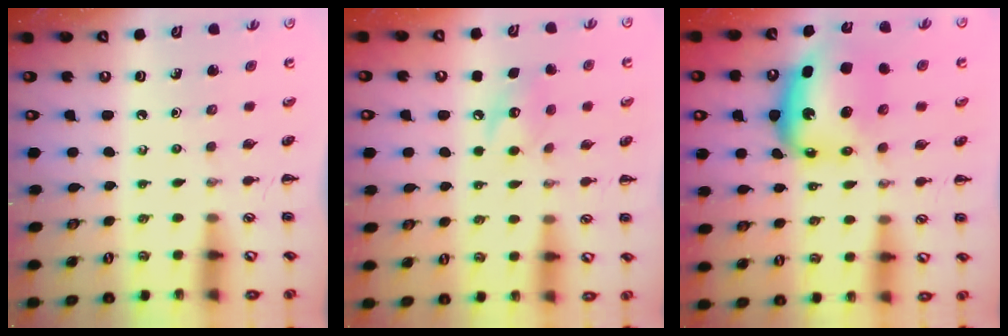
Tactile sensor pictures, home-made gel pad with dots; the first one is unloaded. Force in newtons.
{"total": 7.3, "press": 7.3, "slide": 0.5}
{"total": 8.3, "press": 8.0, "slide": 2.3}